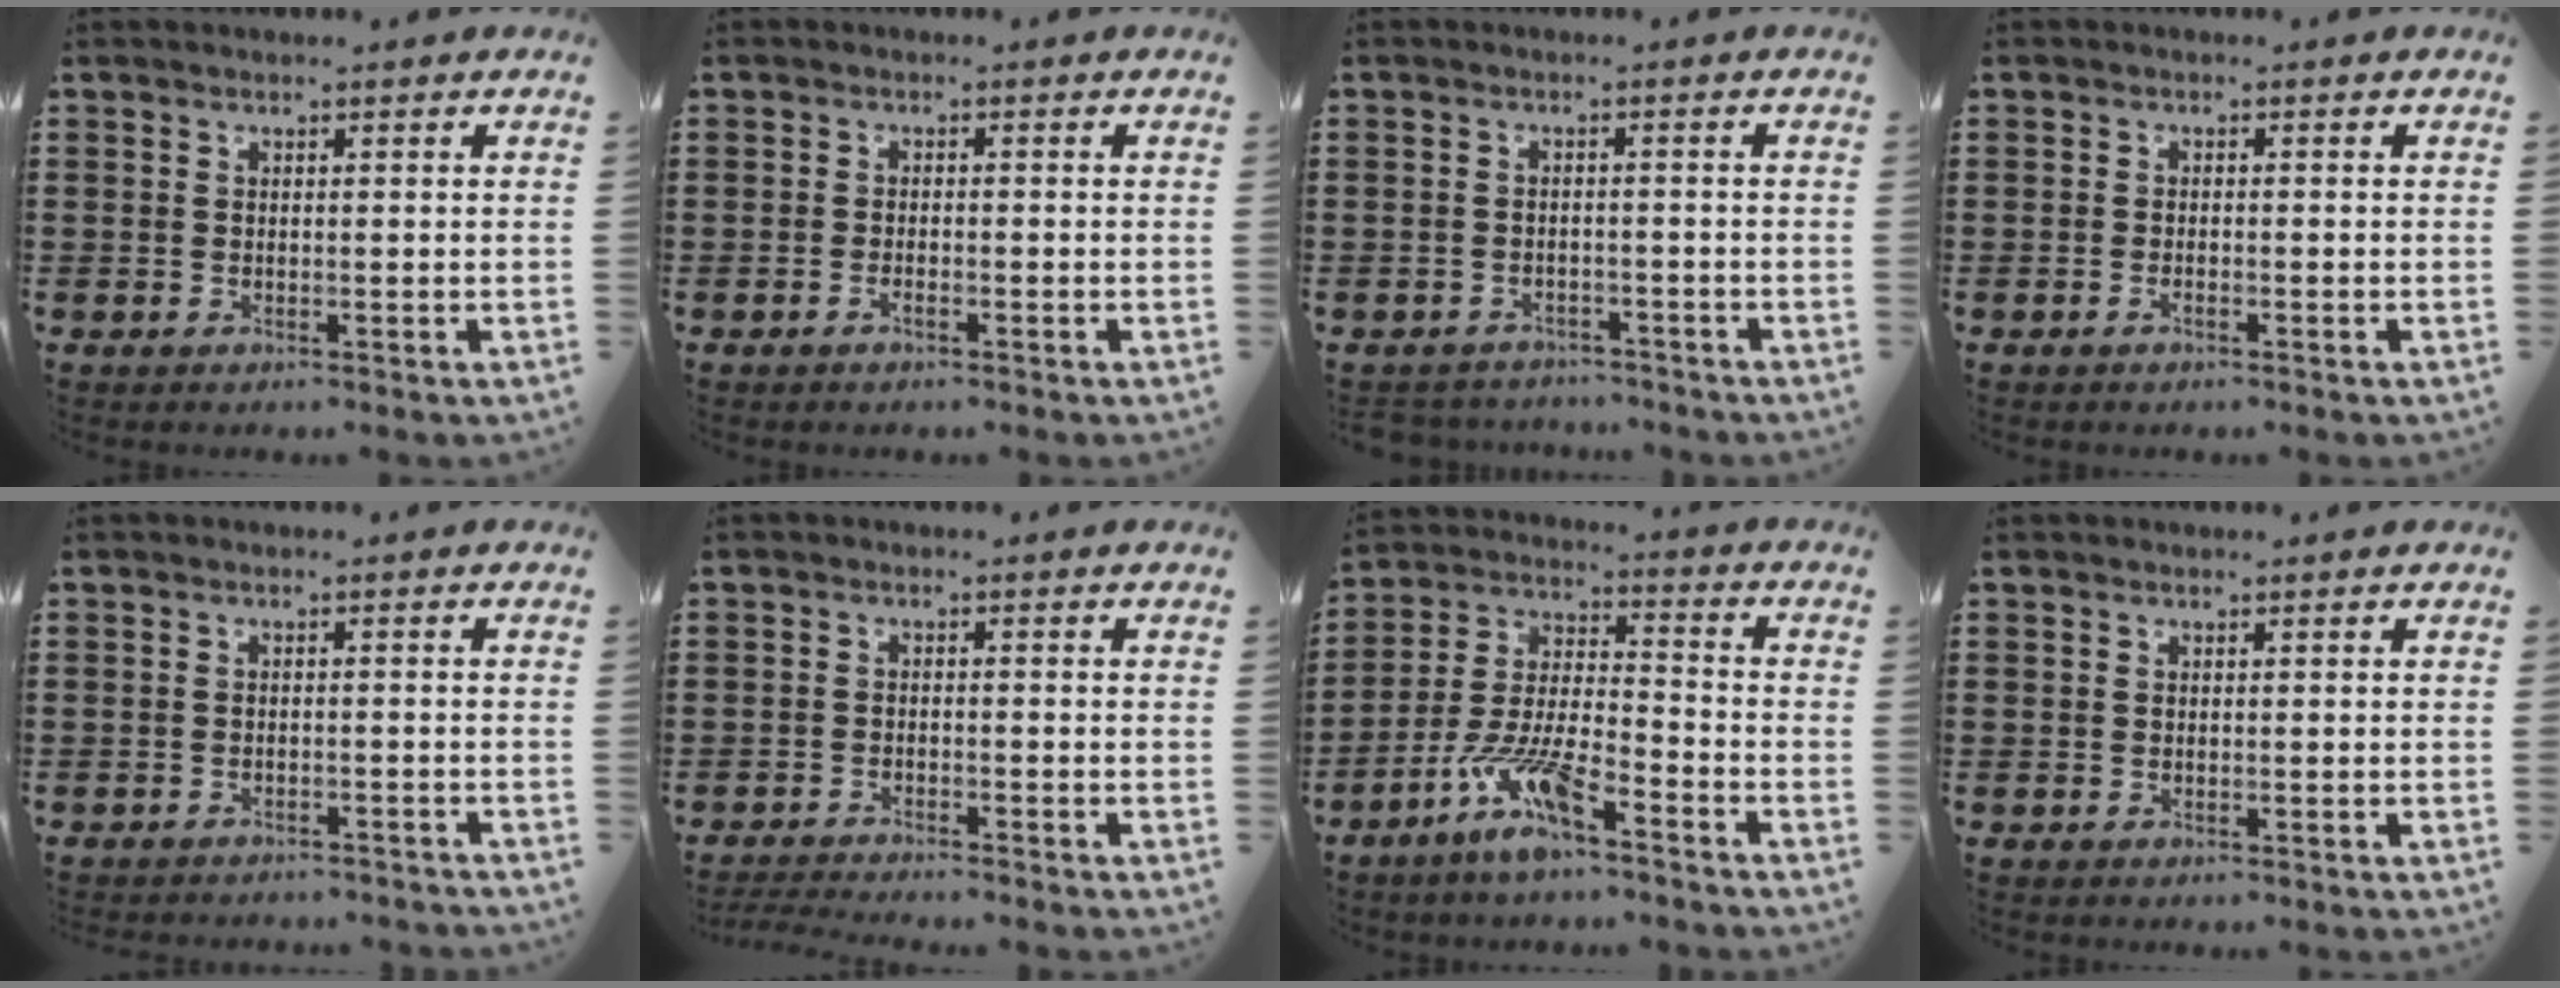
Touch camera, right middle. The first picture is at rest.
{"total": 1.3, "force": [-0.8, 0.3, 1.0], "torque": [-0.028, -0.007, -0.016]}
{"total": 2.2, "force": [-2.2, 0.4, -0.2], "torque": [-0.005, -0.002, -0.050]}
{"total": 1.0, "force": [-0.7, 0.2, 0.7], "torque": [-0.017, -0.007, -0.010]}
{"total": 1.6, "force": [-1.6, 0.0, 0.0], "torque": [-0.006, 0.000, -0.034]}
{"total": 2.4, "force": [-2.3, 0.0, 0.4], "torque": [-0.008, -0.001, -0.048]}
{"total": 9.5, "force": [-6.7, 2.1, 6.4], "torque": [-0.147, -0.006, -0.130]}
{"total": 0.0}